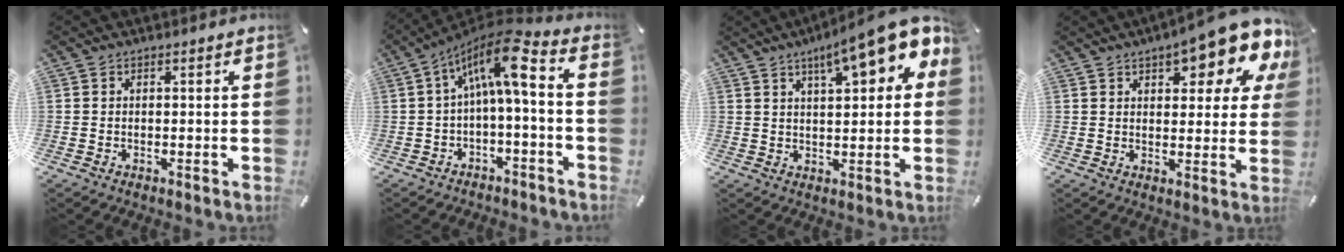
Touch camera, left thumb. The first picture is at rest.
{"total": 11.7, "force": [2.0, 3.7, 10.9], "torque": [-0.190, -0.008, 0.029]}
{"total": 13.6, "force": [8.0, 3.6, 10.3], "torque": [-0.152, -0.042, 0.130]}
{"total": 14.3, "force": [9.1, 5.3, 9.7], "torque": [-0.123, -0.057, 0.151]}